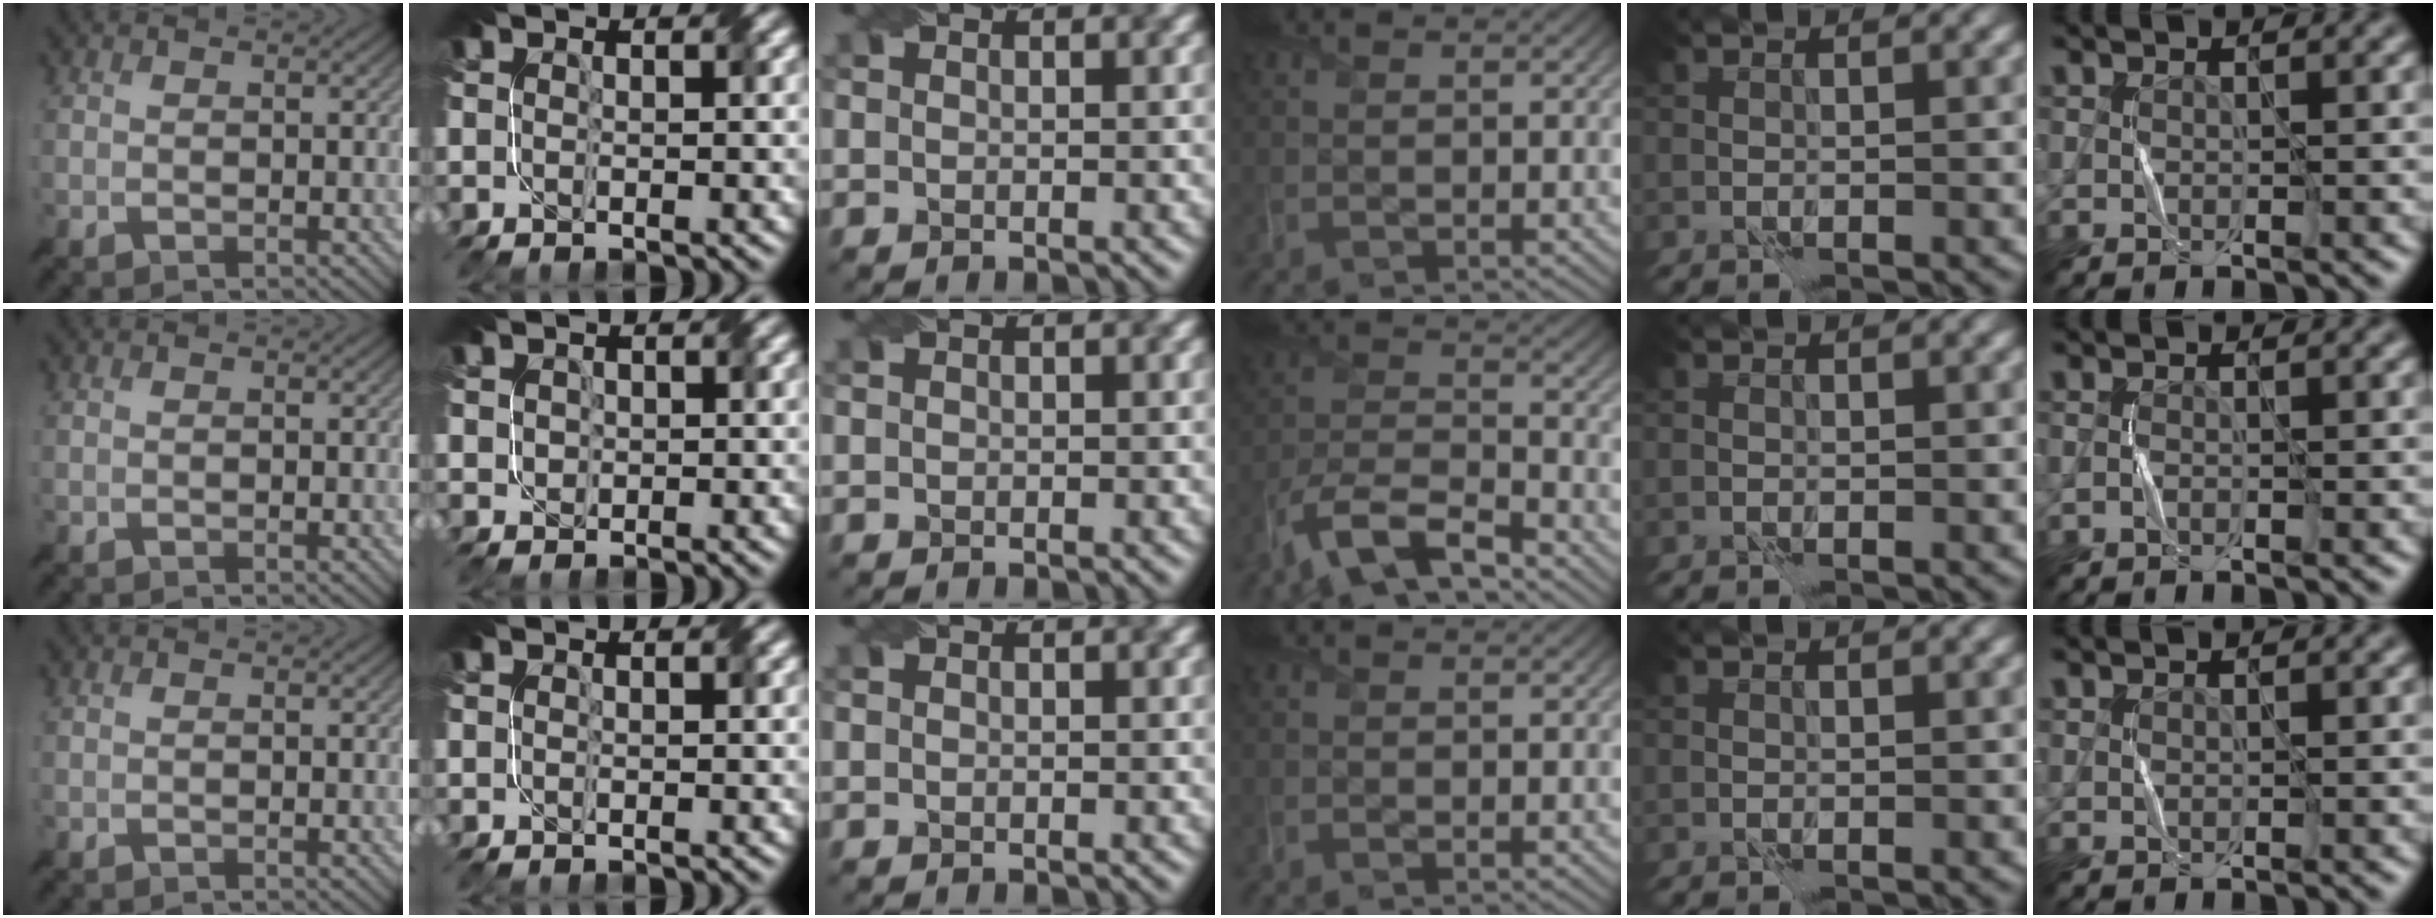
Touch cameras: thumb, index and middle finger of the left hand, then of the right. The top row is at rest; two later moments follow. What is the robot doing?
{"motion": "fold", "object": "file"}